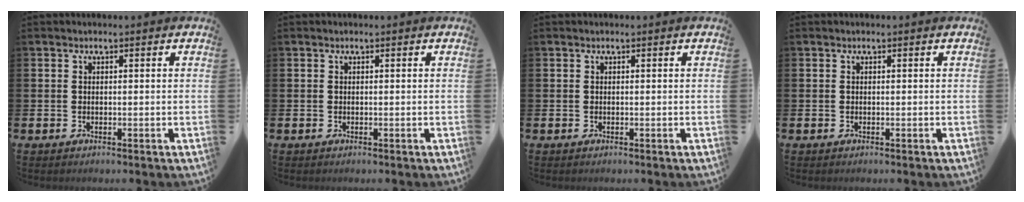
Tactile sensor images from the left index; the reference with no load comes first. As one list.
[{"total": 0.0}, {"total": 0.0}, {"total": 0.0}]